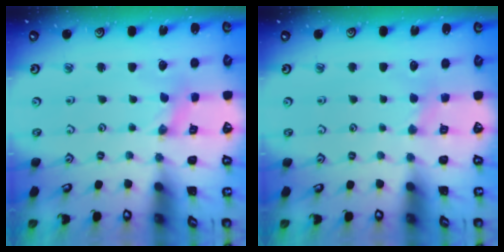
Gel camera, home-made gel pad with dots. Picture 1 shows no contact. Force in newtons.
{"total": 2.5, "press": 2.4, "slide": 0.4}